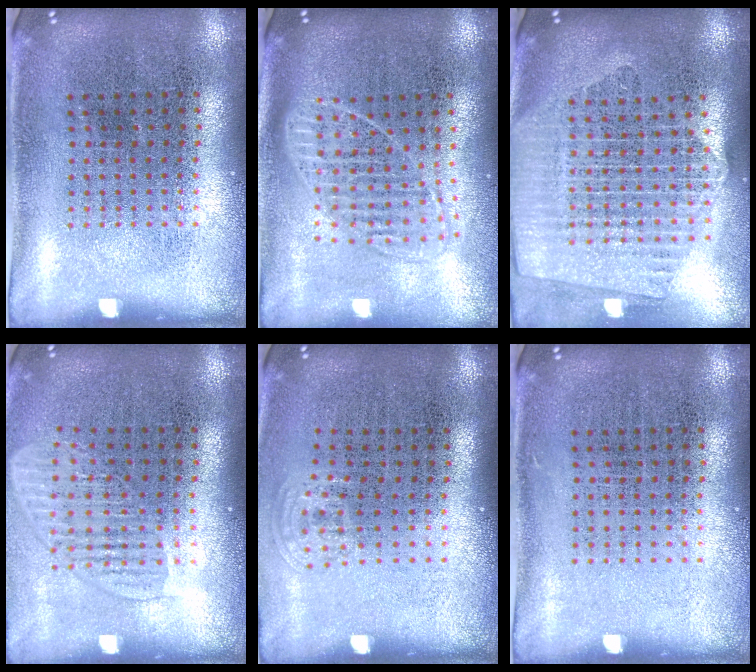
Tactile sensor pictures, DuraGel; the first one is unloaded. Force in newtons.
{"total": 1.7, "press": 1.4, "slide": 1.0}
{"total": 2.3, "press": 2.0, "slide": 1.2}
{"total": 1.6, "press": 1.4, "slide": 0.8}
{"total": 0.8, "press": 0.5, "slide": 0.6}
{"total": 0.0}